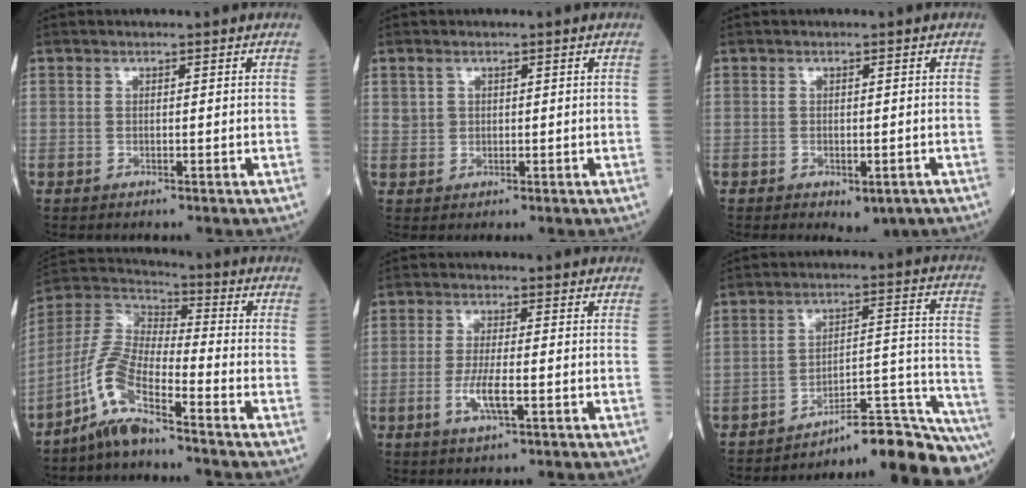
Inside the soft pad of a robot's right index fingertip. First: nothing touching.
{"total": 1.5, "force": [0.9, 1.1, 0.5], "torque": [-0.012, 0.008, 0.021]}
{"total": 3.6, "force": [-2.2, 1.8, 2.2], "torque": [-0.021, -0.004, -0.019]}
{"total": 9.5, "force": [-6.4, 1.7, 6.9], "torque": [-0.165, 0.001, -0.132]}
{"total": 4.5, "force": [-1.3, 0.5, 4.3], "torque": [-0.090, -0.007, -0.022]}
{"total": 16.3, "force": [-15.4, -1.7, 4.9], "torque": [-0.024, 0.044, -0.212]}